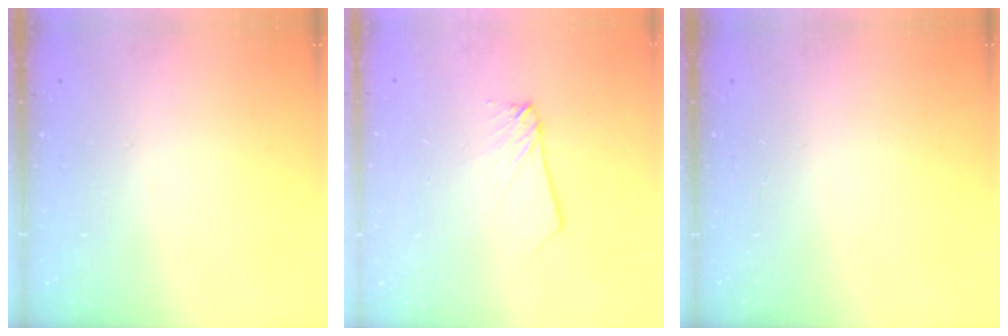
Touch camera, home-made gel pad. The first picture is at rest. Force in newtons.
{"total": 3.0, "press": 3.0, "slide": 0.3}
{"total": 0.0}